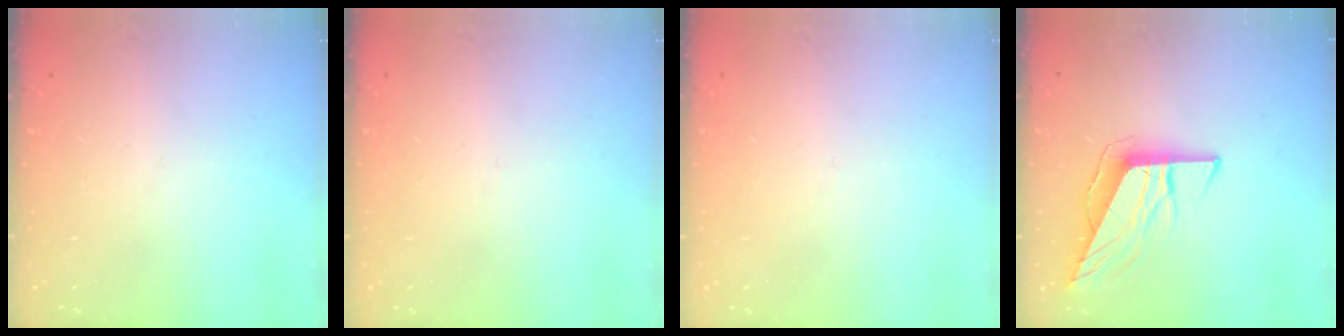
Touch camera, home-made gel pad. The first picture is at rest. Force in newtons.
{"total": 2.7, "press": 2.7, "slide": 0.3}
{"total": 2.7, "press": 2.7, "slide": 0.3}
{"total": 9.3, "press": 9.2, "slide": 1.6}